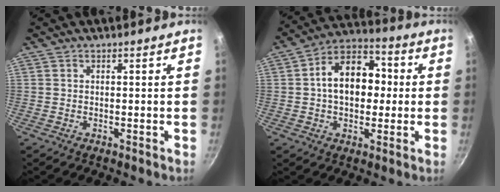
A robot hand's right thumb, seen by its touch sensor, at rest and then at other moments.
{"total": 14.0, "force": [0.8, 9.8, 10.0], "torque": [-0.111, 0.032, -0.004]}